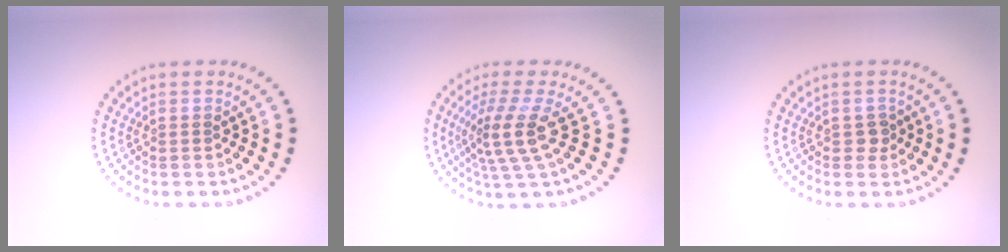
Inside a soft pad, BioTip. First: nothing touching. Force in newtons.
{"total": 3.8, "press": 2.9, "slide": 2.6}
{"total": 1.1, "press": 1.0, "slide": 0.5}